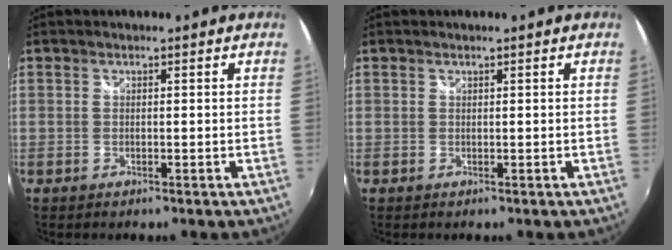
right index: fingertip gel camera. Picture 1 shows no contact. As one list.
[{"total": 0.0}]